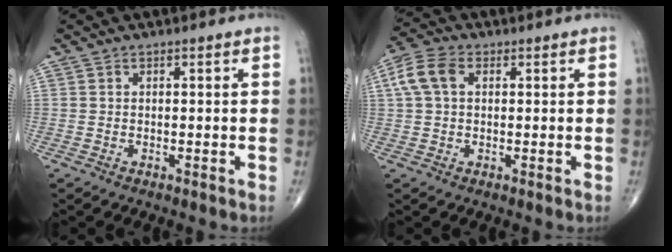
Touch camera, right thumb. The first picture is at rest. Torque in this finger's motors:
{"motor_torque": [0.23, 0.35, 0.71, 0.28, 0.21]}